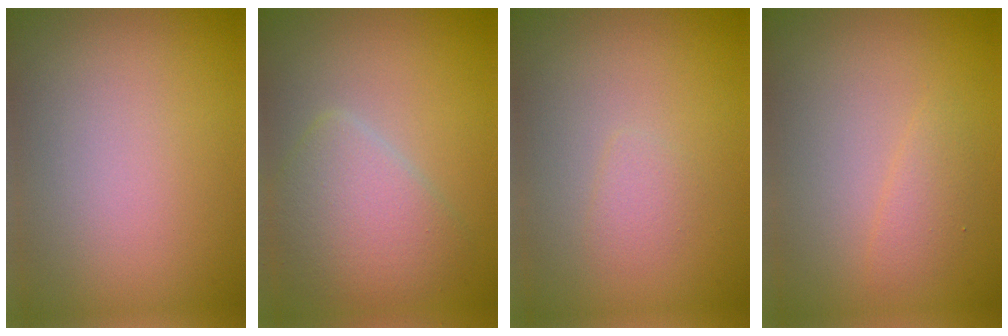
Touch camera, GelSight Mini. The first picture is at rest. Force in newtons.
{"total": 4.5, "press": 4.5, "slide": 0.2}
{"total": 1.0, "press": 1.0, "slide": 0.1}
{"total": 1.2, "press": 1.2, "slide": 0.1}